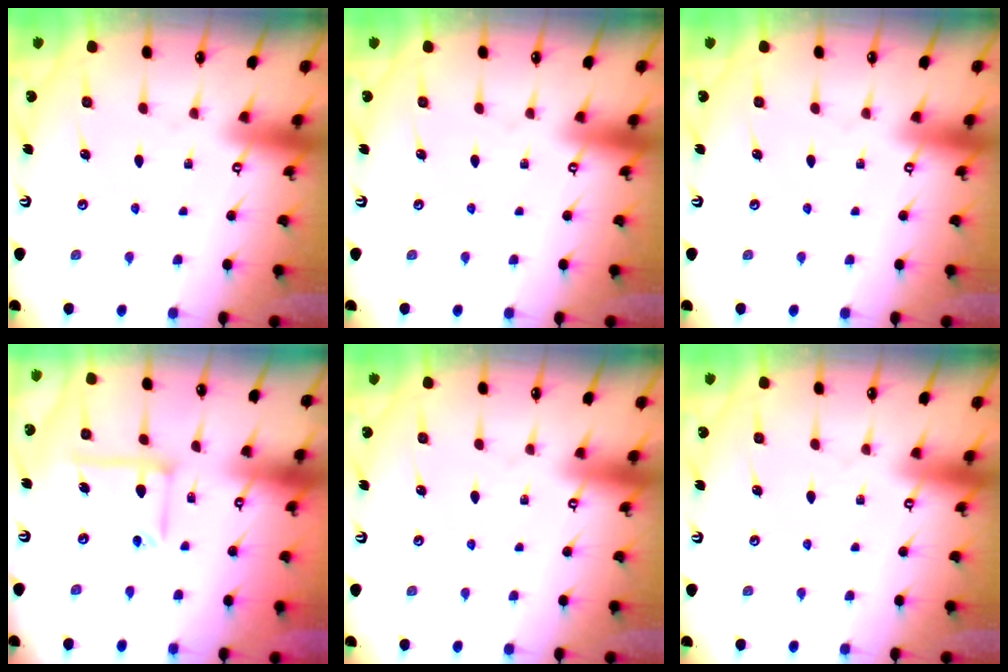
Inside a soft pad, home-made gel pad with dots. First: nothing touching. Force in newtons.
{"total": 0.0}
{"total": 0.0}
{"total": 10.2, "press": 10.2, "slide": 1.0}
{"total": 0.0}
{"total": 0.0}